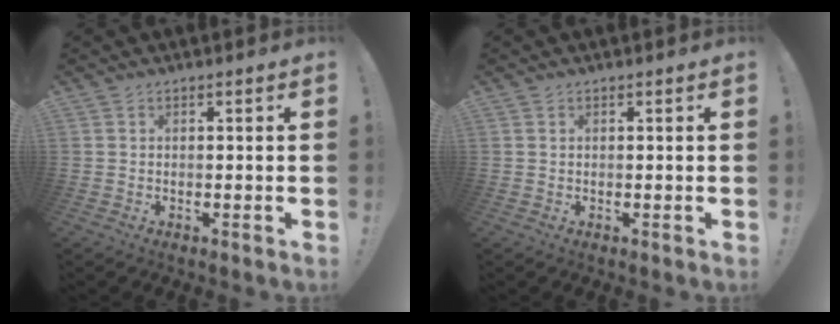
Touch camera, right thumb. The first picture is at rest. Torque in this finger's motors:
{"motor_torque": [0.11, 0.00, 0.17, -0.43, -0.08]}